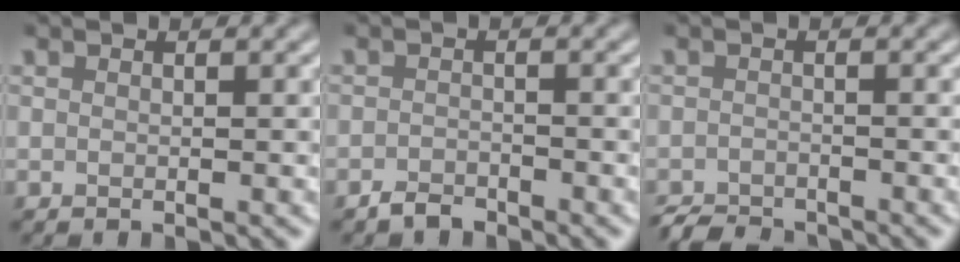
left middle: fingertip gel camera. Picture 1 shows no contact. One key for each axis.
{"total": 1.4, "fx": -1.3, "fy": 0.5, "fz": 0.3, "tx": -0.005, "ty": 0.004, "tz": -0.027}
{"total": 3.0, "fx": -2.8, "fy": 0.6, "fz": 0.5, "tx": -0.006, "ty": -0.007, "tz": -0.054}